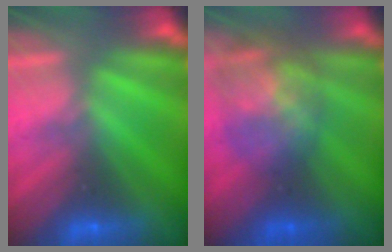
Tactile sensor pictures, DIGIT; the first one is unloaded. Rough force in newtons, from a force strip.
{"total": 6.1}